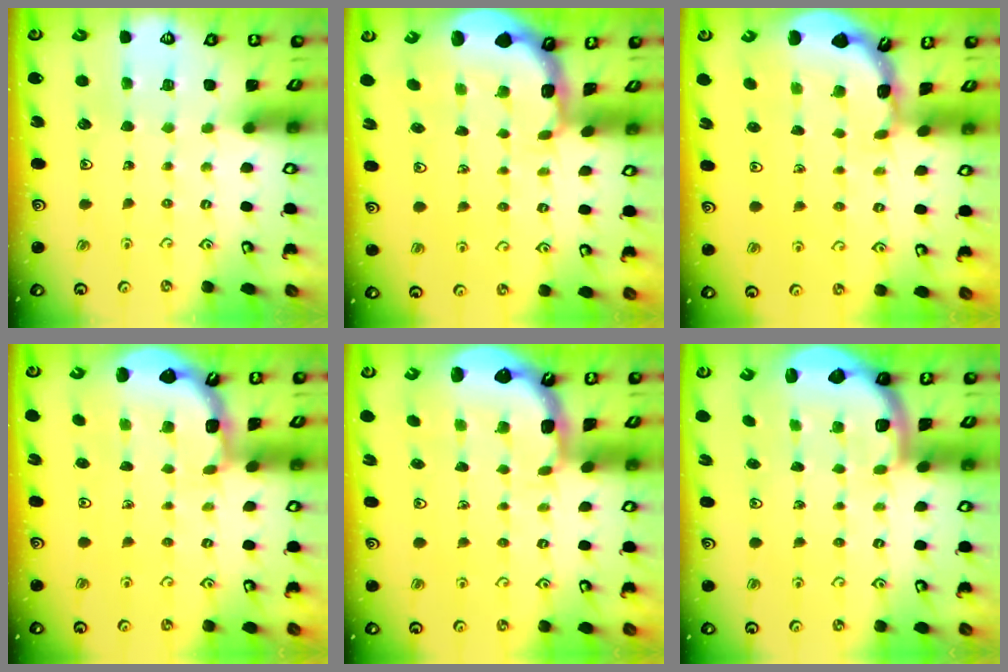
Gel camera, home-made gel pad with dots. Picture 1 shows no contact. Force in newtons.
{"total": 1.7, "press": 1.5, "slide": 0.7}
{"total": 1.8, "press": 1.8, "slide": 0.1}
{"total": 1.9, "press": 1.9, "slide": 0.2}
{"total": 2.3, "press": 1.7, "slide": 1.6}
{"total": 1.9, "press": 1.8, "slide": 0.5}